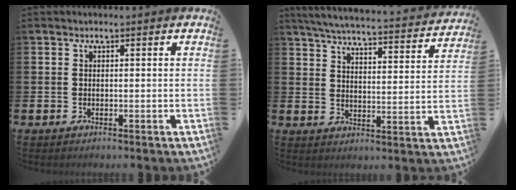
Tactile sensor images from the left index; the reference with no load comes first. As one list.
[{"total": 5.8, "force": [5.5, 0.5, 1.7], "torque": [-0.050, -0.043, 0.092]}]